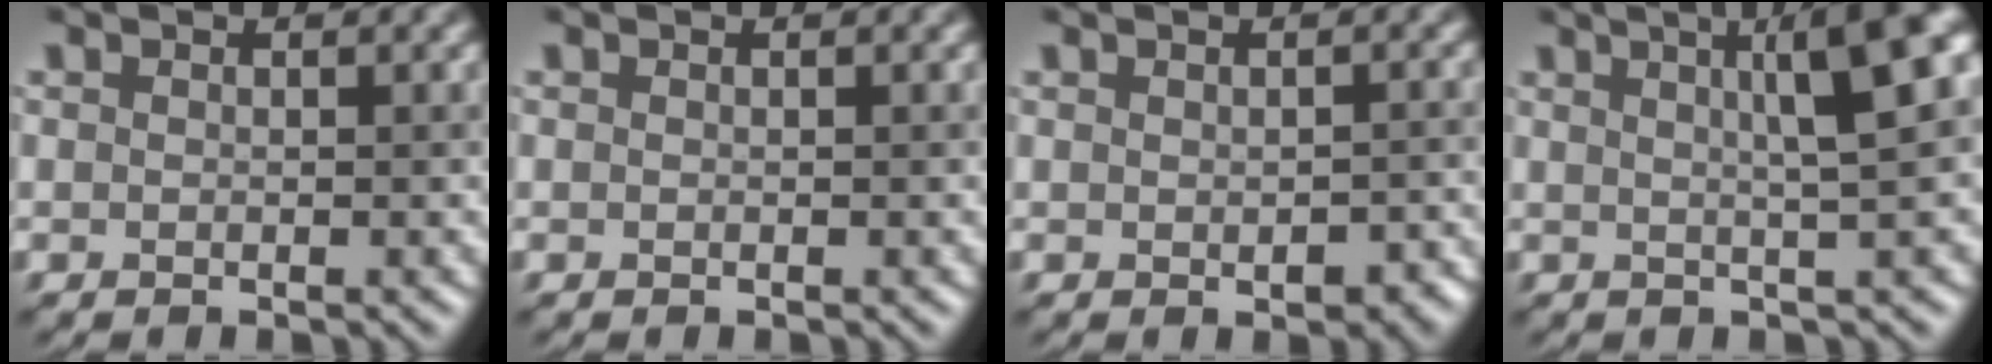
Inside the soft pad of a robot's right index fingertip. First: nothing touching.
{"total": 0.0}
{"total": 2.2, "force": [-0.6, 1.3, 1.7], "torque": [-0.022, -0.007, -0.001]}
{"total": 8.5, "force": [2.6, 2.1, 7.8], "torque": [-0.044, 0.039, 0.019]}